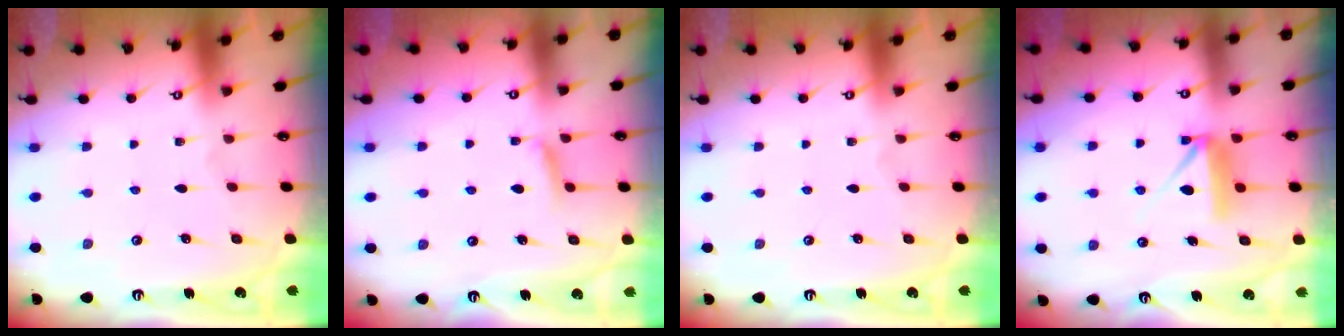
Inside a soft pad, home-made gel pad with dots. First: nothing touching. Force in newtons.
{"total": 5.2, "press": 5.1, "slide": 0.8}
{"total": 0.0}
{"total": 8.0, "press": 8.0, "slide": 0.4}